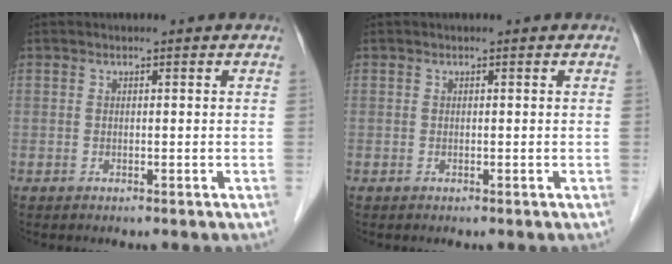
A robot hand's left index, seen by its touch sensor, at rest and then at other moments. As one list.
[{"total": 0.0}]